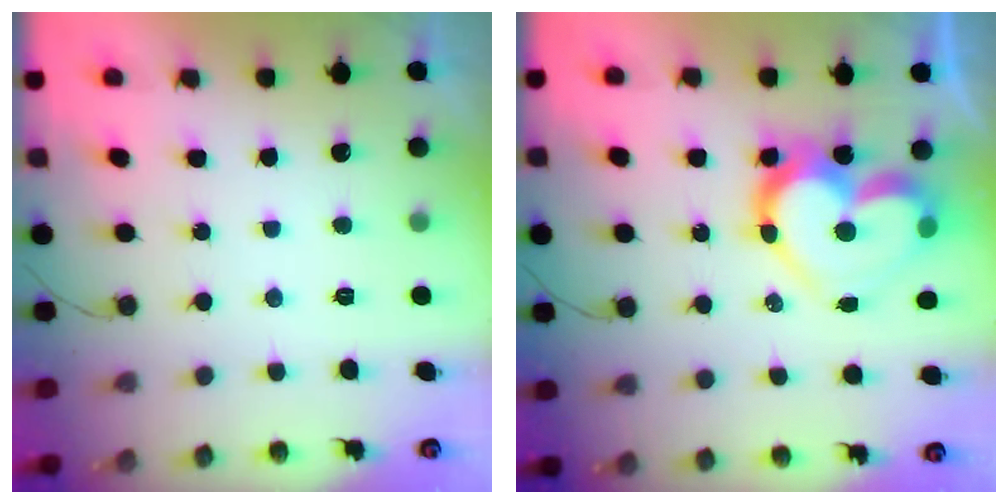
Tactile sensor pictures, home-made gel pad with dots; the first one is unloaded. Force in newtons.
{"total": 17.6, "press": 17.6, "slide": 1.3}